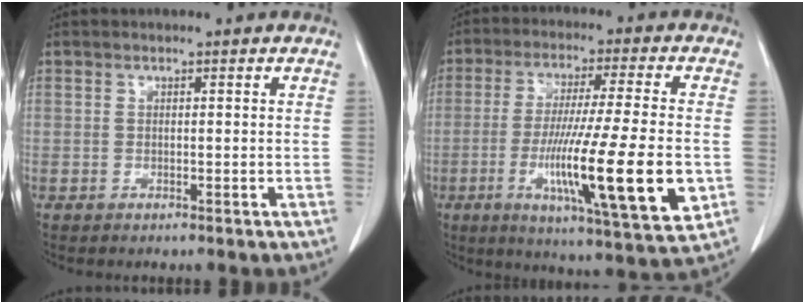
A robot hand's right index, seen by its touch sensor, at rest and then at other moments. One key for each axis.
{"total": 18.7, "fx": -4.5, "fy": 0.5, "fz": 18.1, "tx": -0.299, "ty": -0.036, "tz": -0.073}